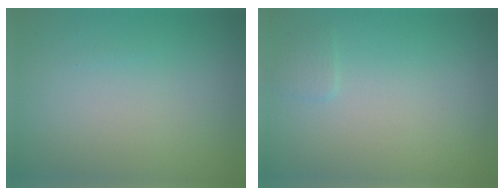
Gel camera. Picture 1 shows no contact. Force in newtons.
{"total": 0.7, "press": 0.7, "slide": 0.1}